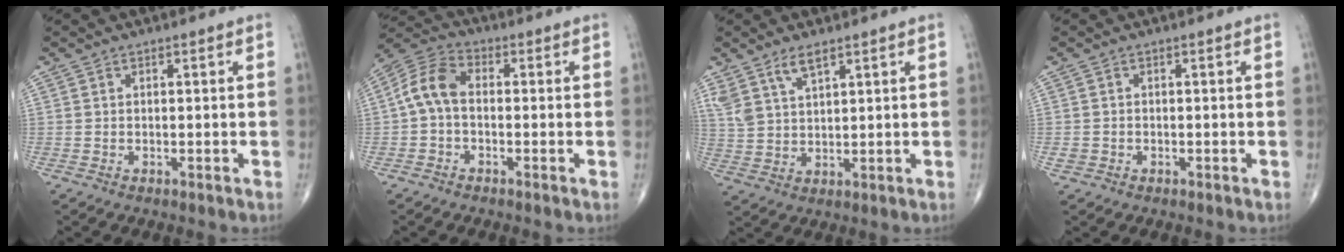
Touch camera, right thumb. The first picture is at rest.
{"total": 7.5, "force": [-0.5, 4.7, 5.8], "torque": [-0.114, 0.025, -0.024]}
{"total": 5.8, "force": [4.0, 2.2, 3.6], "torque": [-0.068, -0.017, 0.084]}
{"total": 1.2, "force": [-0.4, 1.0, 0.4], "torque": [-0.009, 0.004, -0.006]}